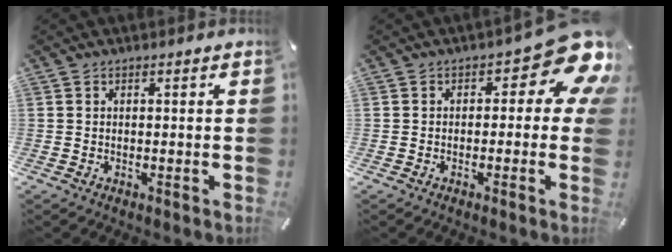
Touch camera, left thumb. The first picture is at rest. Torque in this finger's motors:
{"motor_torque": [0.92, 0.92, 0.59, -0.23, 0.09]}